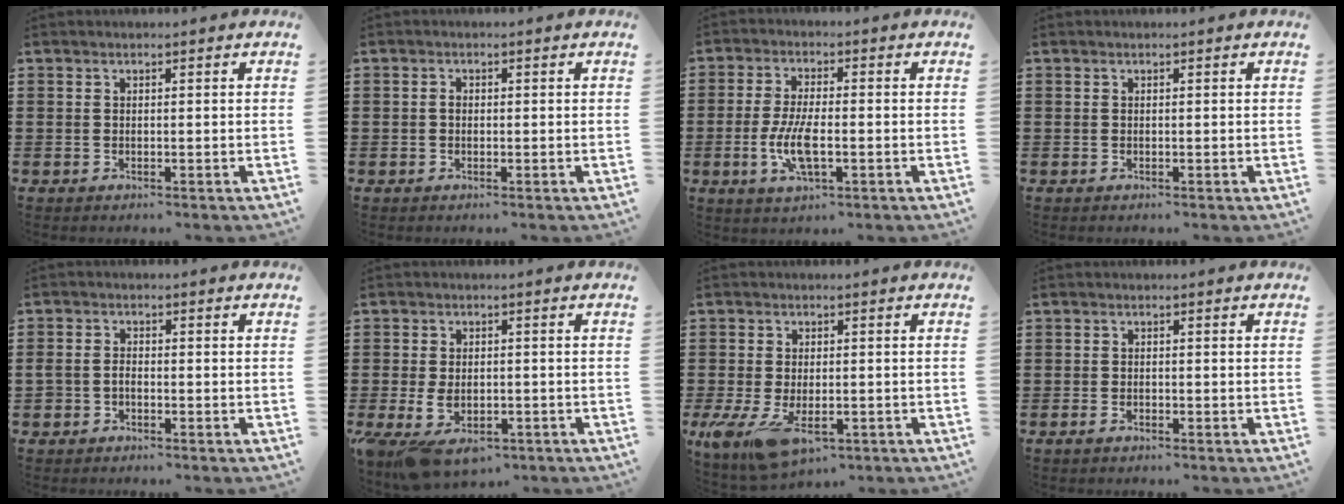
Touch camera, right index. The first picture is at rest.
{"total": 0.9, "force": [-0.1, 0.6, 0.7], "torque": [-0.014, 0.002, -0.002]}
{"total": 6.9, "force": [-1.7, 2.4, 6.2], "torque": [-0.138, -0.008, -0.036]}
{"total": 0.0}
{"total": 1.7, "force": [-0.9, 1.1, 0.9], "torque": [-0.020, 0.004, -0.020]}
{"total": 5.0, "force": [-2.1, 2.7, 3.6], "torque": [-0.093, -0.008, -0.045]}
{"total": 8.0, "force": [-4.0, 3.3, 6.1], "torque": [-0.133, -0.013, -0.072]}
{"total": 0.9, "force": [-0.7, 0.4, 0.5], "torque": [-0.012, -0.004, -0.012]}